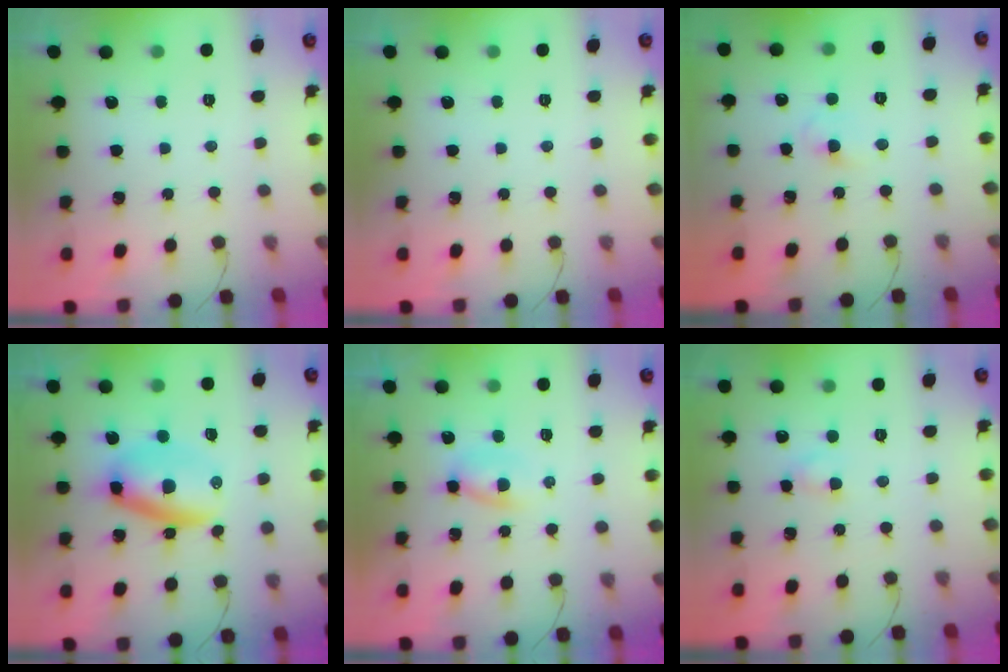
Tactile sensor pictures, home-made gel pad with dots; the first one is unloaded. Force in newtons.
{"total": 0.0}
{"total": 2.3, "press": 2.1, "slide": 1.0}
{"total": 8.4, "press": 8.1, "slide": 2.0}
{"total": 3.3, "press": 3.1, "slide": 1.2}
{"total": 2.8, "press": 2.6, "slide": 1.0}